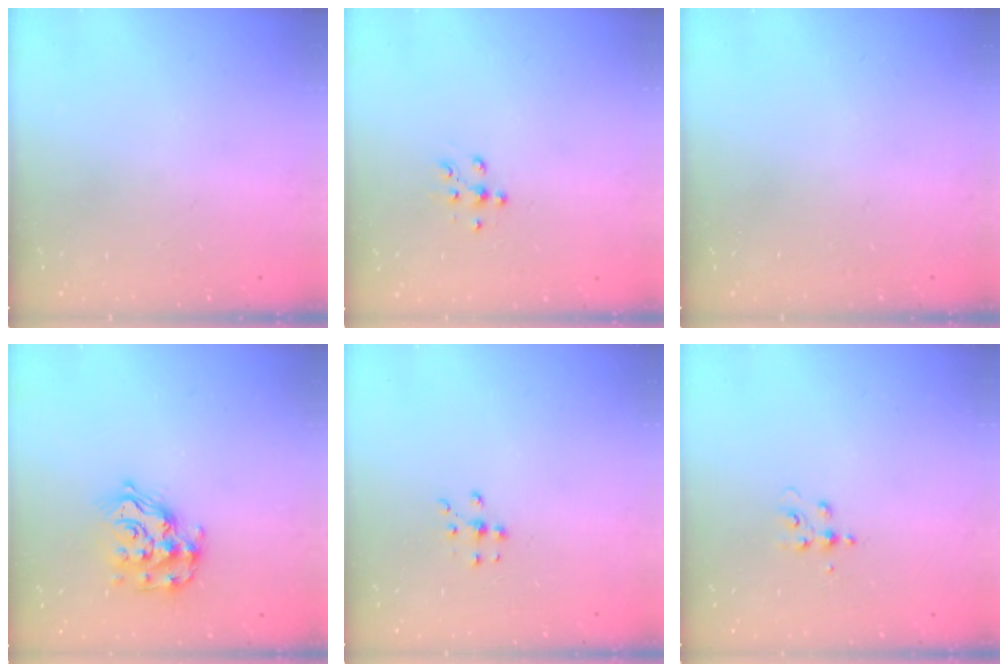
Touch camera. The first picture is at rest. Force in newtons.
{"total": 5.2, "press": 5.1, "slide": 1.0}
{"total": 0.0}
{"total": 12.8, "press": 12.8, "slide": 0.6}
{"total": 5.0, "press": 5.0, "slide": 0.7}
{"total": 4.2, "press": 4.1, "slide": 0.5}